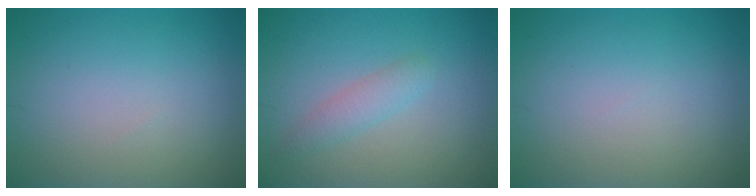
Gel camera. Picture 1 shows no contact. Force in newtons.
{"total": 1.9, "press": 1.9, "slide": 0.0}
{"total": 0.0}